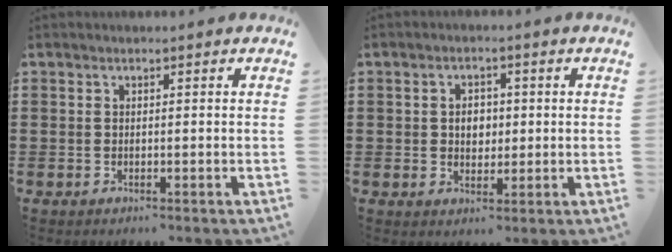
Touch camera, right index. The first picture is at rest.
{"total": 2.9, "force": [0.1, 2.3, 1.8], "torque": [-0.033, 0.006, -0.003]}